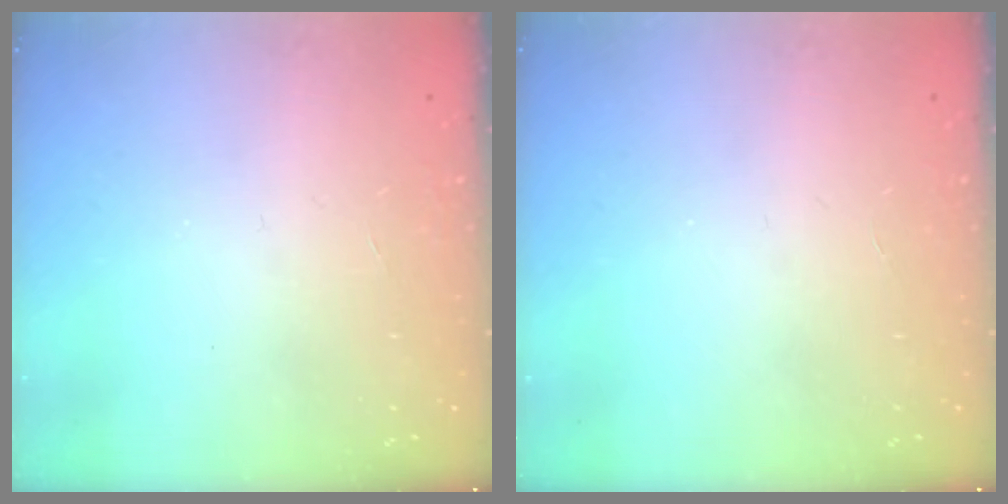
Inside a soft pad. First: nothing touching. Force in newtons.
{"total": 0.0}